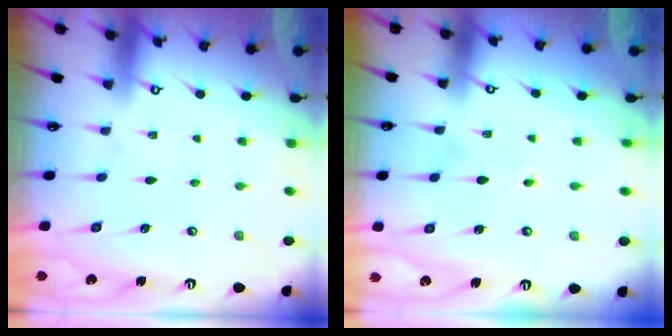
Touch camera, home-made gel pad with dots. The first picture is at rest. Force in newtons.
{"total": 3.5, "press": 3.5, "slide": 0.4}